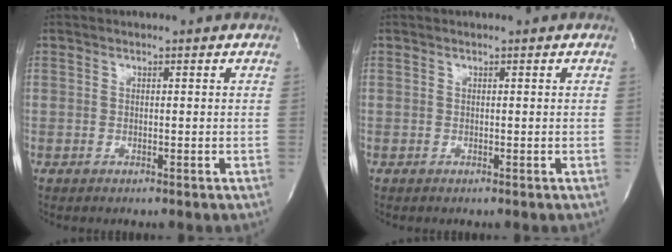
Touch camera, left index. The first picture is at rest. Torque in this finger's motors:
{"motor_torque": [-0.04, 0.04, -0.01, -0.01]}